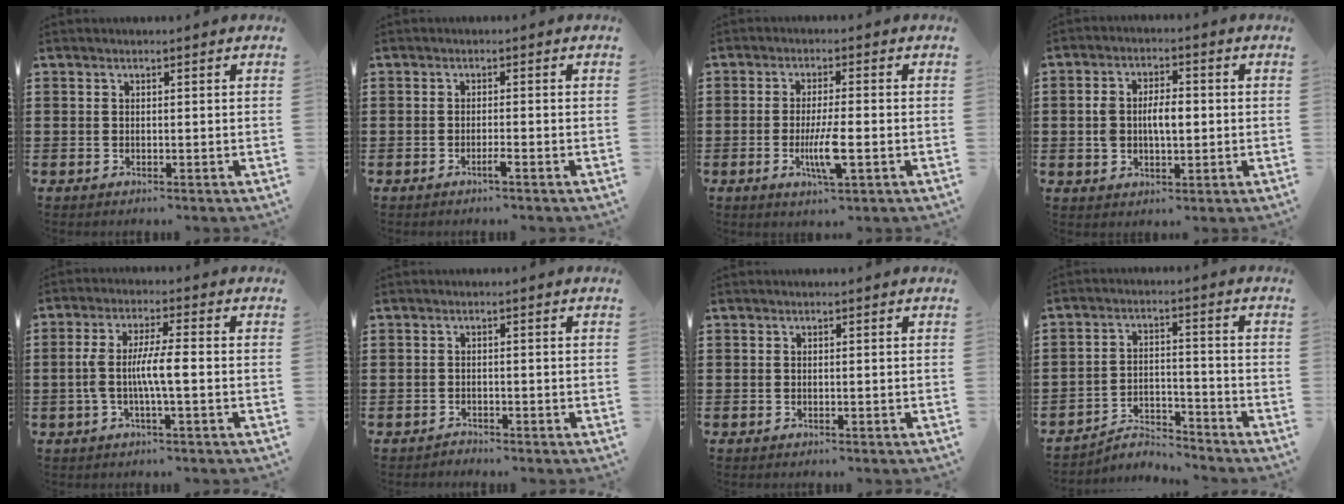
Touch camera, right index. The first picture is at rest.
{"total": 1.5, "force": [-1.0, 0.0, 1.1], "torque": [-0.020, -0.004, -0.017]}
{"total": 6.0, "force": [-1.9, 1.1, 5.6], "torque": [-0.113, -0.013, -0.035]}
{"total": 5.1, "force": [0.0, 2.7, 4.3], "torque": [-0.078, 0.008, -0.006]}
{"total": 6.2, "force": [-1.1, 0.9, 6.0], "torque": [-0.128, -0.006, -0.029]}
{"total": 1.0, "force": [-1.0, 0.3, 0.0], "torque": [-0.003, 0.003, -0.022]}
{"total": 0.0}
{"total": 4.4, "force": [-4.2, 0.8, 0.9], "torque": [-0.020, 0.011, -0.085]}